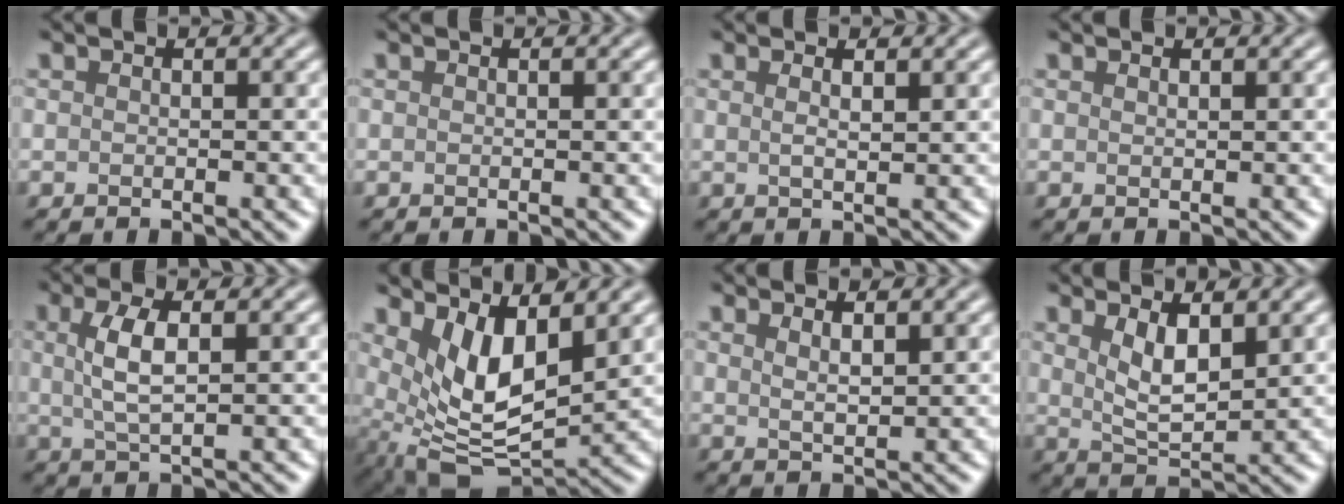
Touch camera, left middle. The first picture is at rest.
{"total": 0.0}
{"total": 1.8, "force": [1.0, 0.5, 1.4], "torque": [-0.017, 0.000, 0.007]}
{"total": 0.6, "force": [0.5, 0.1, 0.2], "torque": [0.000, 0.001, 0.009]}
{"total": 3.6, "force": [0.9, 1.2, 3.3], "torque": [-0.072, 0.002, 0.018]}
{"total": 7.7, "force": [2.1, 3.6, 6.4], "torque": [-0.128, -0.017, 0.041]}
{"total": 2.1, "force": [1.4, 0.6, 1.5], "torque": [-0.017, 0.004, 0.018]}
{"total": 3.9, "force": [1.8, 1.3, 3.2], "torque": [-0.069, -0.010, 0.037]}